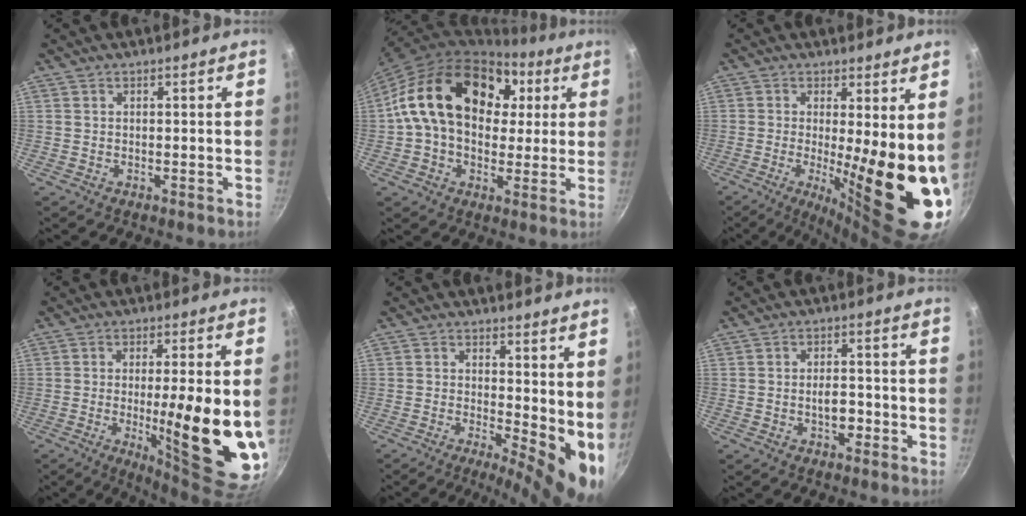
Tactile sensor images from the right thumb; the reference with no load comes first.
{"total": 22.2, "force": [5.1, 15.7, 14.8], "torque": [-0.228, 0.024, 0.074]}
{"total": 17.1, "force": [-0.3, 4.2, 16.6], "torque": [-0.216, -0.044, 0.005]}
{"total": 18.4, "force": [-1.7, 3.8, 18.0], "torque": [-0.247, -0.020, -0.018]}
{"total": 9.8, "force": [0.1, 3.9, 9.0], "torque": [-0.104, -0.017, 0.006]}
{"total": 4.0, "force": [-1.2, 2.2, 3.1], "torque": [-0.031, 0.014, -0.018]}